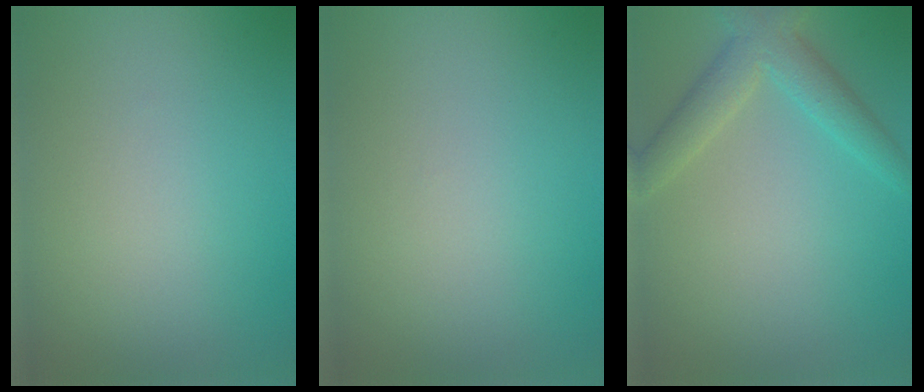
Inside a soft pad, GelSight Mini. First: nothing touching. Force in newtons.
{"total": 0.0}
{"total": 3.8, "press": 3.8, "slide": 0.2}